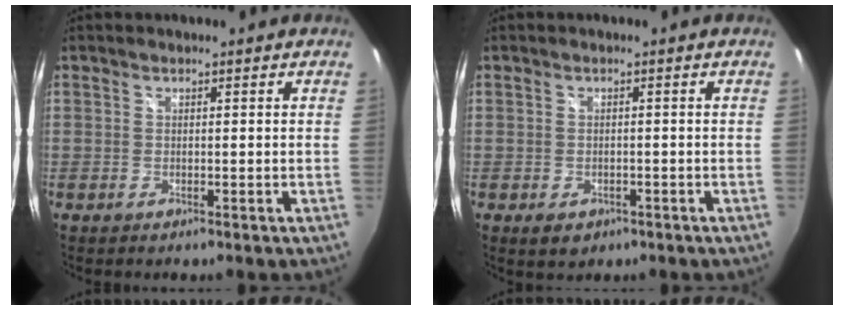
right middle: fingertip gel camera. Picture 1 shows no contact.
{"total": 3.3, "force": [-1.6, 2.3, 1.6], "torque": [-0.032, -0.008, -0.019]}